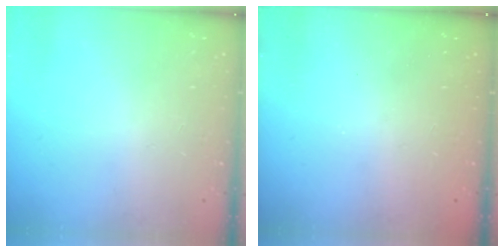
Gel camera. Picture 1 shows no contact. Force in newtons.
{"total": 2.3, "press": 2.2, "slide": 0.7}